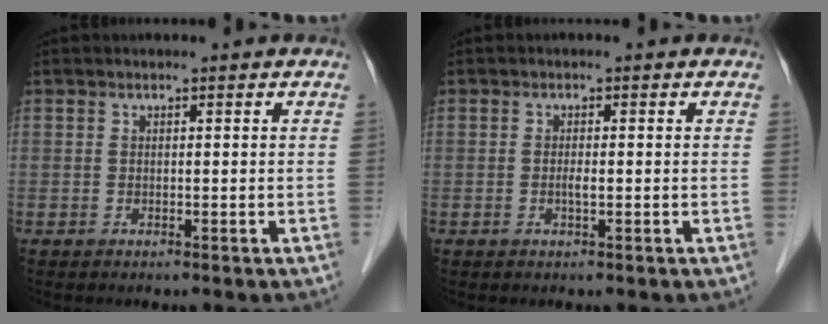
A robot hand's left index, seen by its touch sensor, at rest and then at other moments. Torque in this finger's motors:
{"motor_torque": [0.21, 0.11, 0.01, 0.00]}